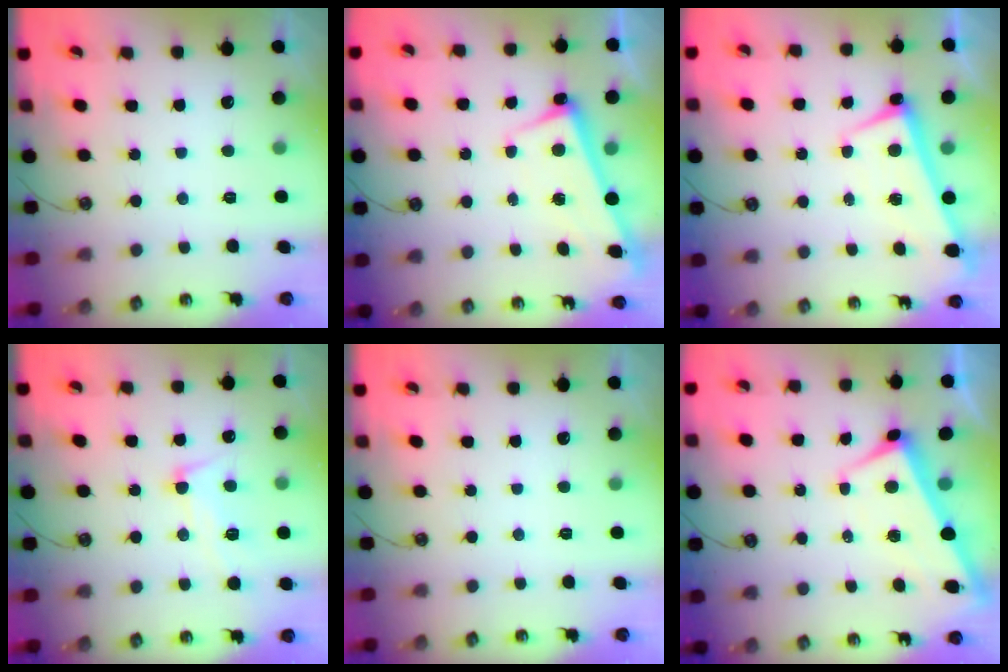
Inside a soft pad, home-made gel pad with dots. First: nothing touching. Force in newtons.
{"total": 2.8, "press": 2.7, "slide": 0.4}
{"total": 1.3, "press": 1.0, "slide": 0.8}
{"total": 7.5, "press": 7.4, "slide": 1.1}
{"total": 0.0}
{"total": 1.8, "press": 1.5, "slide": 0.9}